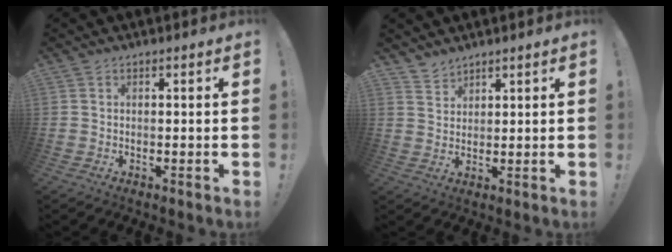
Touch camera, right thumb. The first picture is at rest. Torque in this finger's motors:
{"motor_torque": [-0.29, 0.29, -0.33, 0.30, 0.02]}